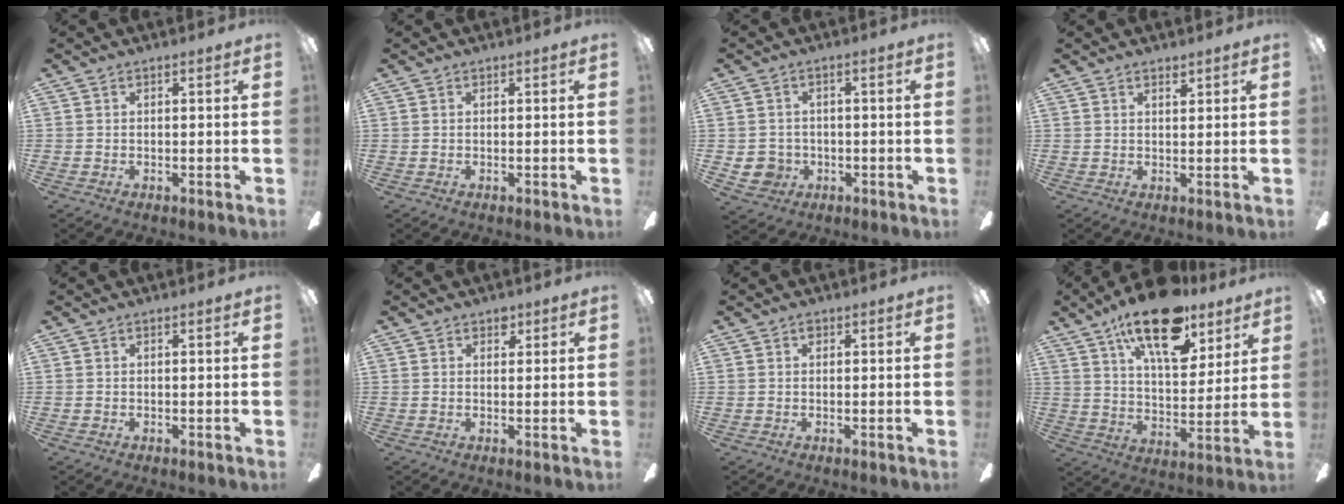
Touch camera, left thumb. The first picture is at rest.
{"total": 0.0}
{"total": 5.0, "force": [-1.1, 4.7, 1.3], "torque": [-0.034, 0.008, -0.019]}
{"total": 2.0, "force": [1.6, 0.6, 1.0], "torque": [-0.007, -0.006, 0.025]}
{"total": 0.0}
{"total": 2.2, "force": [1.5, 1.5, 0.9], "torque": [0.005, -0.006, 0.021]}
{"total": 0.9, "force": [0.4, 0.6, 0.5], "torque": [-0.003, 0.001, 0.004]}
{"total": 20.1, "force": [13.3, 8.2, 12.7], "torque": [-0.210, -0.065, 0.224]}